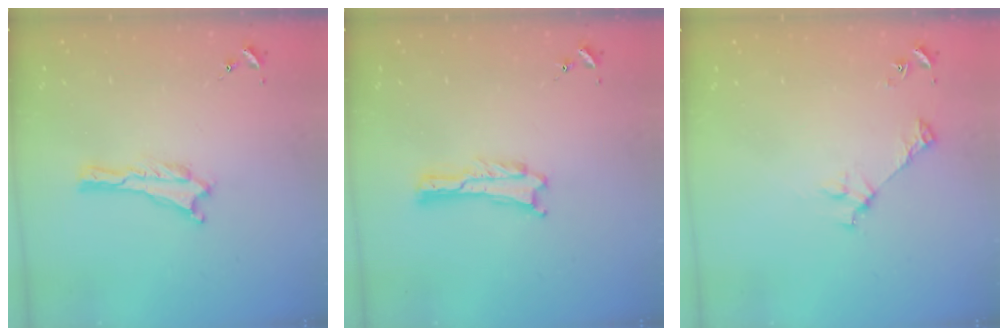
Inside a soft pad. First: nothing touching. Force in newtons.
{"total": 0.0}
{"total": 3.6, "press": 3.6, "slide": 0.4}